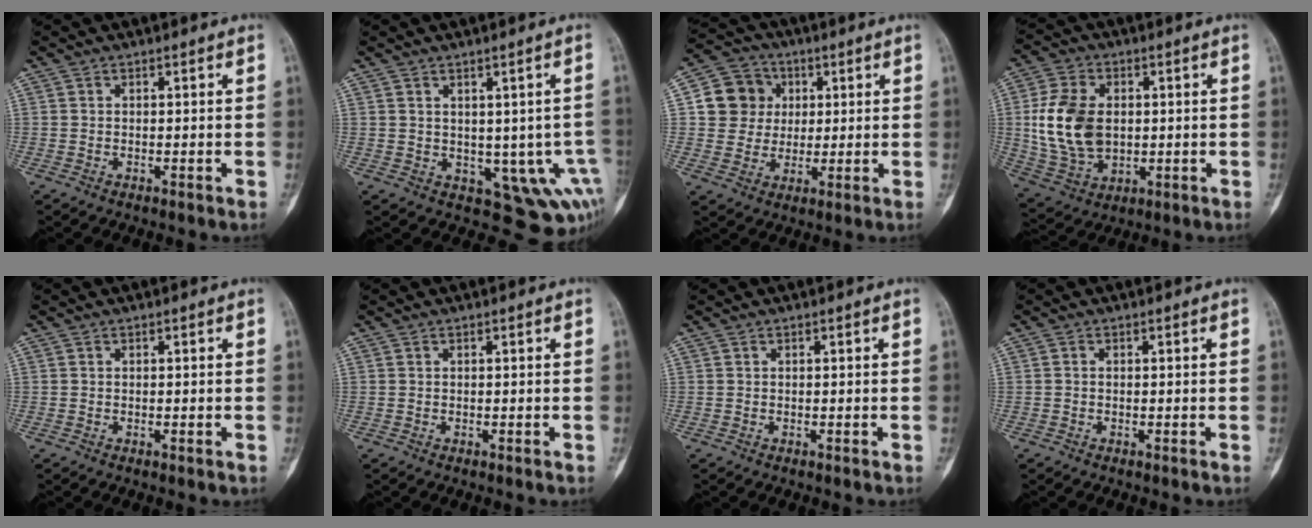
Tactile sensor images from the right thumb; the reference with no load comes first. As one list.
[{"total": 9.3, "force": [-0.7, 5.5, 7.5], "torque": [-0.066, -0.010, 0.012]}, {"total": 9.9, "force": [2.1, 9.2, 2.9], "torque": [-0.018, 0.003, 0.033]}, {"total": 14.6, "force": [1.0, 10.0, 10.6], "torque": [-0.194, -0.003, 0.030]}, {"total": 0.0}, {"total": 0.0}, {"total": 0.0}, {"total": 0.0}]